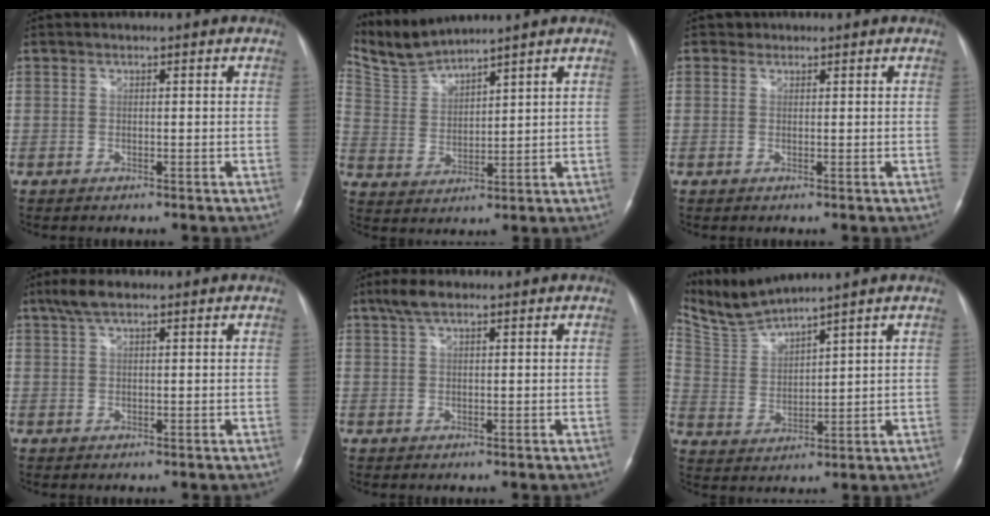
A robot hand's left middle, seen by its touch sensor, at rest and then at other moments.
{"total": 6.6, "force": [6.6, -0.9, 0.4], "torque": [-0.030, 0.007, 0.151]}
{"total": 0.8, "force": [0.5, 0.6, -0.1], "torque": [0.006, -0.001, 0.005]}
{"total": 3.7, "force": [2.5, 1.0, 2.6], "torque": [-0.058, 0.020, 0.048]}
{"total": 3.3, "force": [2.2, 1.0, 2.3], "torque": [-0.052, 0.018, 0.043]}
{"total": 6.8, "force": [6.6, -1.1, 1.1], "torque": [-0.047, 0.001, 0.151]}